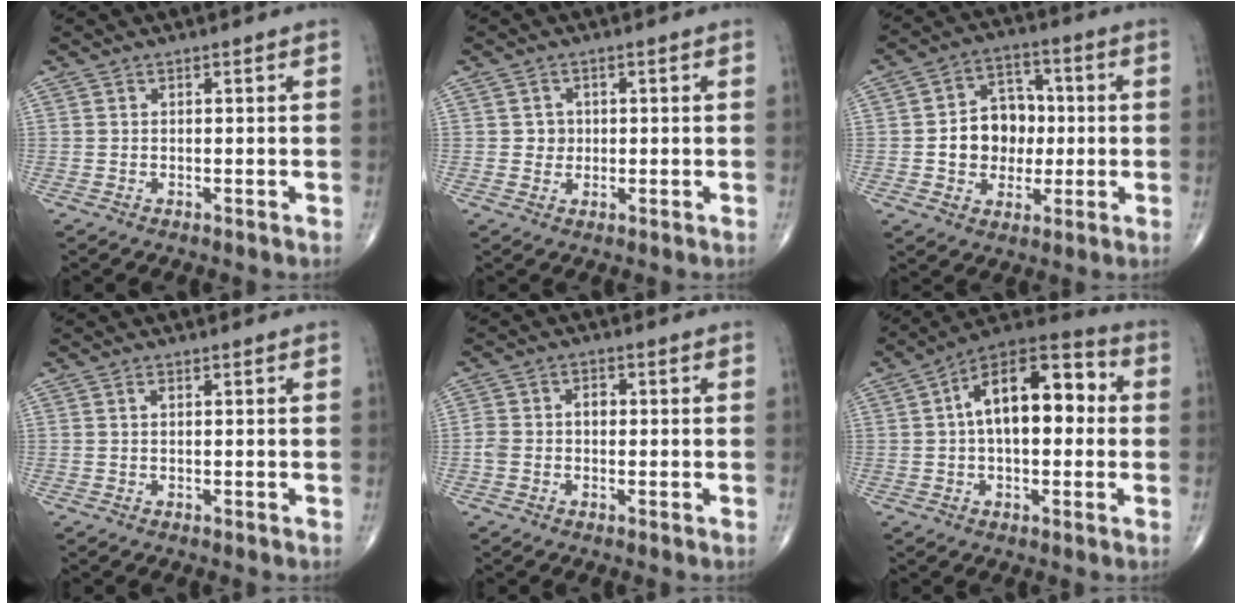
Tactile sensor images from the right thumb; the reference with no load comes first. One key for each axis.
{"total": 2.3, "fx": 0.1, "fy": 2.2, "fz": 0.7, "tx": 0.004, "ty": 0.005, "tz": 0.001}
{"total": 11.6, "fx": -0.3, "fy": 9.2, "fz": 7.1, "tx": -0.074, "ty": 0.023, "tz": -0.005}
{"total": 0.5, "fx": 0.1, "fy": 0.2, "fz": 0.5, "tx": -0.009, "ty": 0.000, "tz": 0.000}
{"total": 3.8, "fx": -0.4, "fy": 2.8, "fz": 2.5, "tx": -0.048, "ty": 0.019, "tz": -0.010}
{"total": 16.5, "fx": 1.9, "fy": 8.7, "fz": 13.9, "tx": -0.195, "ty": 0.042, "tz": 0.018}